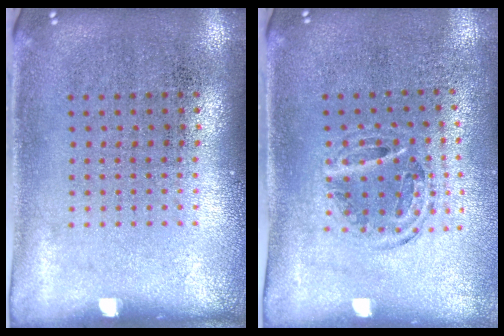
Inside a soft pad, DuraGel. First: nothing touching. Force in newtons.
{"total": 1.1, "press": 1.0, "slide": 0.2}